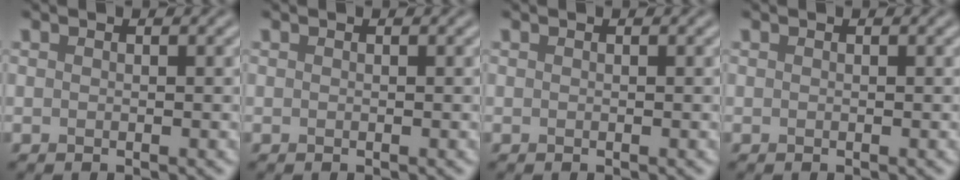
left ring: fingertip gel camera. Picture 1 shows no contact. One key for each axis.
{"total": 0.0}
{"total": 0.0}
{"total": 0.0}